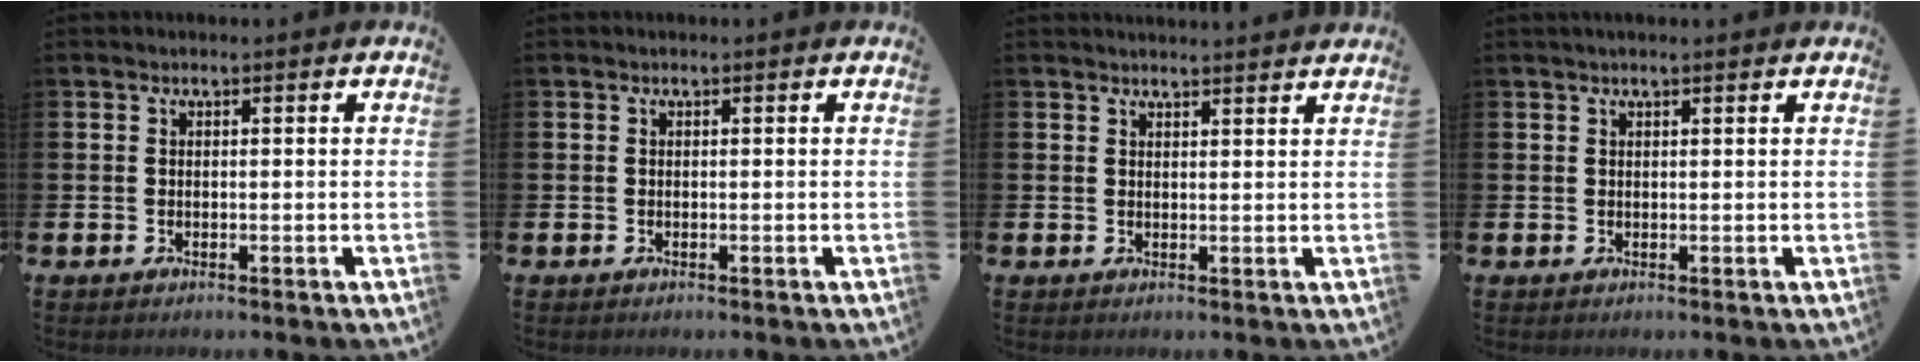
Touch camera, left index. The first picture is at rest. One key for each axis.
{"total": 0.0}
{"total": 2.1, "fx": 2.1, "fy": -0.2, "fz": -0.1, "tx": 0.008, "ty": -0.015, "tz": 0.036}
{"total": 1.0, "fx": 0.9, "fy": 0.0, "fz": 0.4, "tx": 0.002, "ty": -0.002, "tz": 0.013}